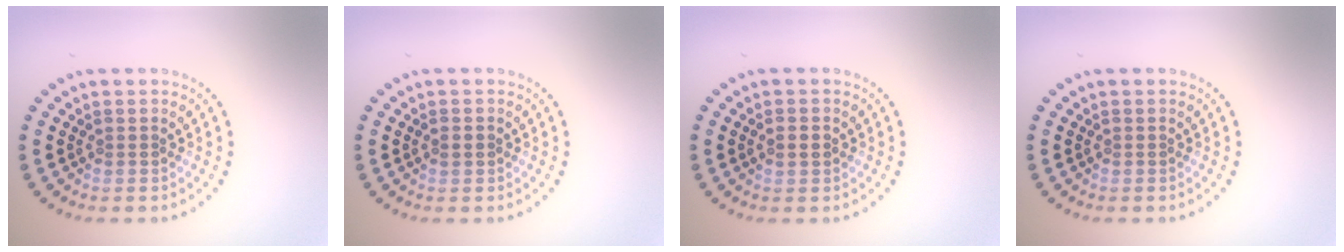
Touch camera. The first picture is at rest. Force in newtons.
{"total": 1.1, "press": 1.1, "slide": 0.1}
{"total": 1.7, "press": 1.7, "slide": 0.1}
{"total": 0.0}